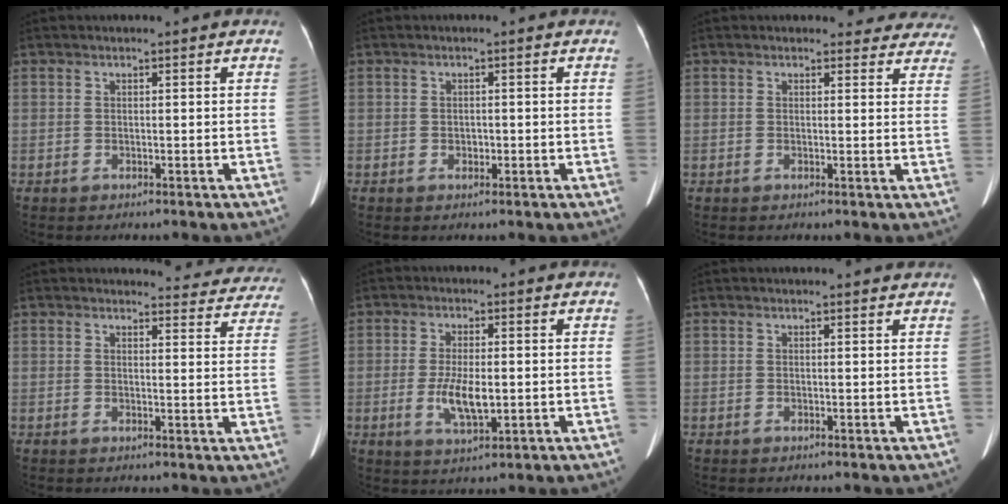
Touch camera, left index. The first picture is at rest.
{"total": 1.0, "force": [-0.3, 0.8, 0.5], "torque": [-0.011, 0.001, -0.001]}
{"total": 8.4, "force": [7.7, 3.4, 0.2], "torque": [0.043, -0.010, 0.049]}
{"total": 10.6, "force": [10.2, 2.5, 0.5], "torque": [0.032, -0.037, 0.083]}
{"total": 5.9, "force": [-0.9, 1.9, 5.5], "torque": [-0.113, -0.009, -0.010]}
{"total": 1.5, "force": [1.5, 0.1, 0.1], "torque": [-0.011, 0.001, 0.013]}